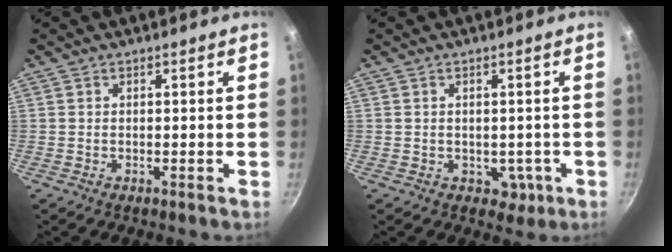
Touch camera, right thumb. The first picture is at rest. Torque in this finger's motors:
{"motor_torque": [-0.27, 0.00, -0.23, 0.08, 0.07]}